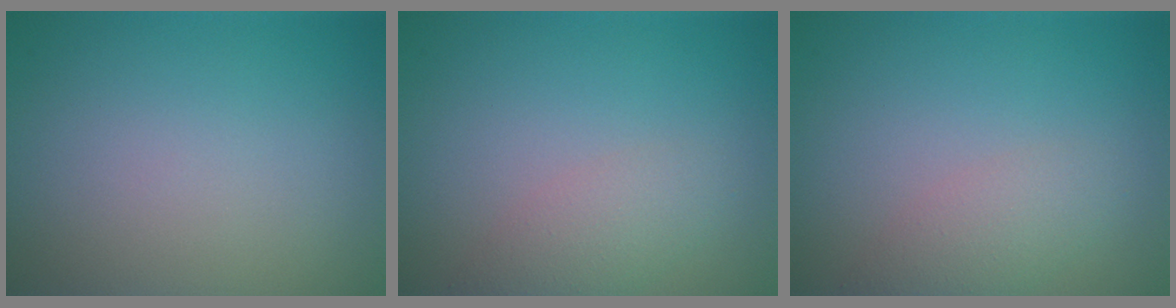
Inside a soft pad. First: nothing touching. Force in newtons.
{"total": 2.4, "press": 2.4, "slide": 0.2}
{"total": 2.4, "press": 2.4, "slide": 0.2}